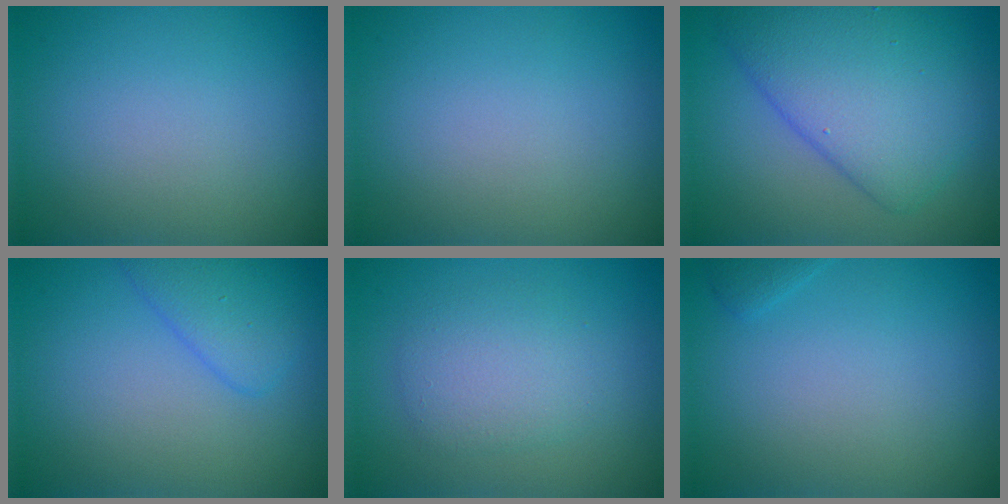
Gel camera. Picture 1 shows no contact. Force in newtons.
{"total": 0.0}
{"total": 7.0, "press": 7.0, "slide": 0.3}
{"total": 2.9, "press": 2.9, "slide": 0.3}
{"total": 2.9, "press": 2.9, "slide": 0.1}
{"total": 0.7, "press": 0.7, "slide": 0.1}